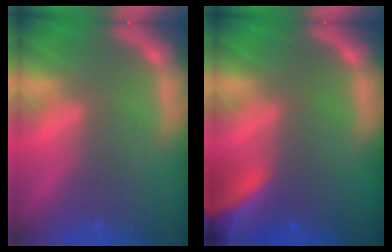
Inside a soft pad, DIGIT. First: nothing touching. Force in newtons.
{"total": 10.0}